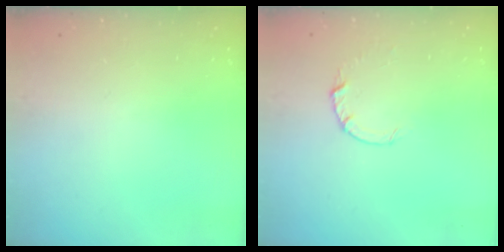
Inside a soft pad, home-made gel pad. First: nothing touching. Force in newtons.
{"total": 2.6, "press": 2.6, "slide": 0.4}